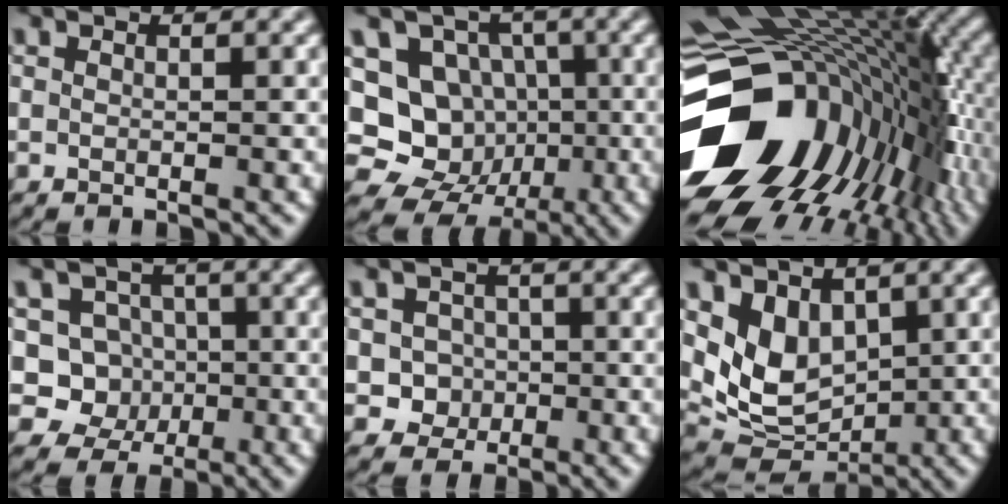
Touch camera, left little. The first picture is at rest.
{"total": 12.6, "force": [-1.8, 11.7, 4.3], "torque": [-0.106, 0.017, -0.045]}
{"total": 17.7, "force": [-4.9, 12.4, 11.6], "torque": [-0.234, -0.022, -0.075]}
{"total": 4.5, "force": [-0.4, 4.3, 1.5], "torque": [-0.005, -0.003, -0.027]}
{"total": 2.8, "force": [-0.5, 2.6, 0.9], "torque": [-0.002, -0.002, -0.015]}
{"total": 5.5, "force": [1.7, 4.0, 3.5], "torque": [-0.068, -0.021, 0.034]}